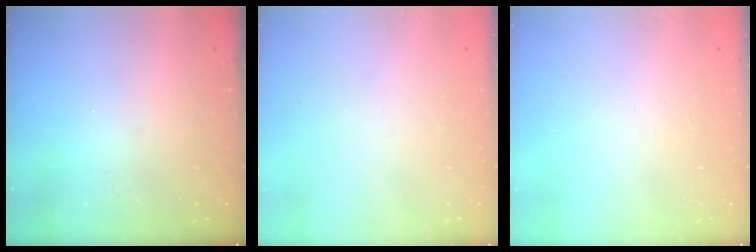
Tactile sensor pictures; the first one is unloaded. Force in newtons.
{"total": 0.0}
{"total": 0.0}